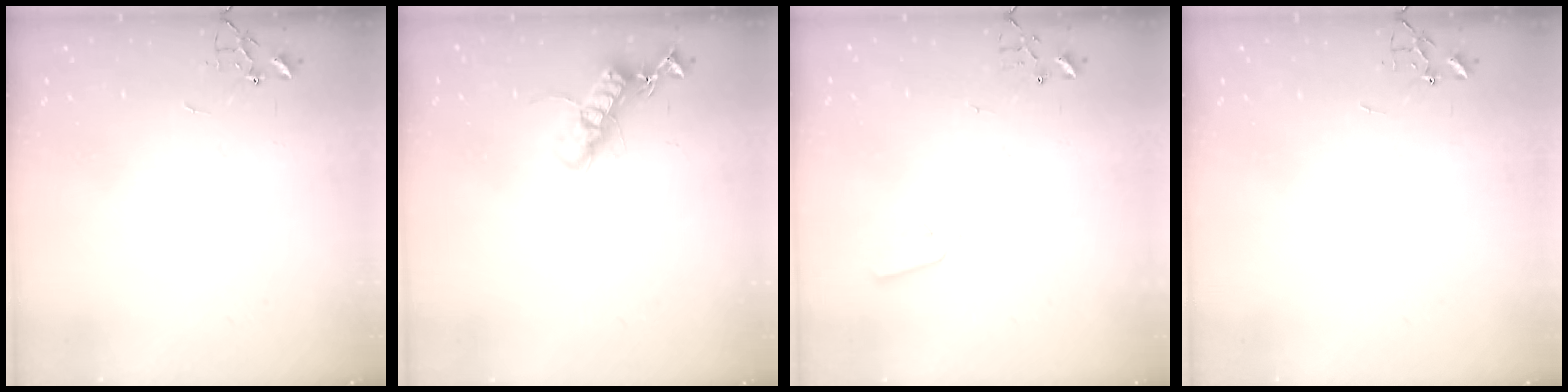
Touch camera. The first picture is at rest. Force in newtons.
{"total": 12.9, "press": 12.9, "slide": 0.3}
{"total": 3.0, "press": 2.9, "slide": 0.3}
{"total": 0.0}